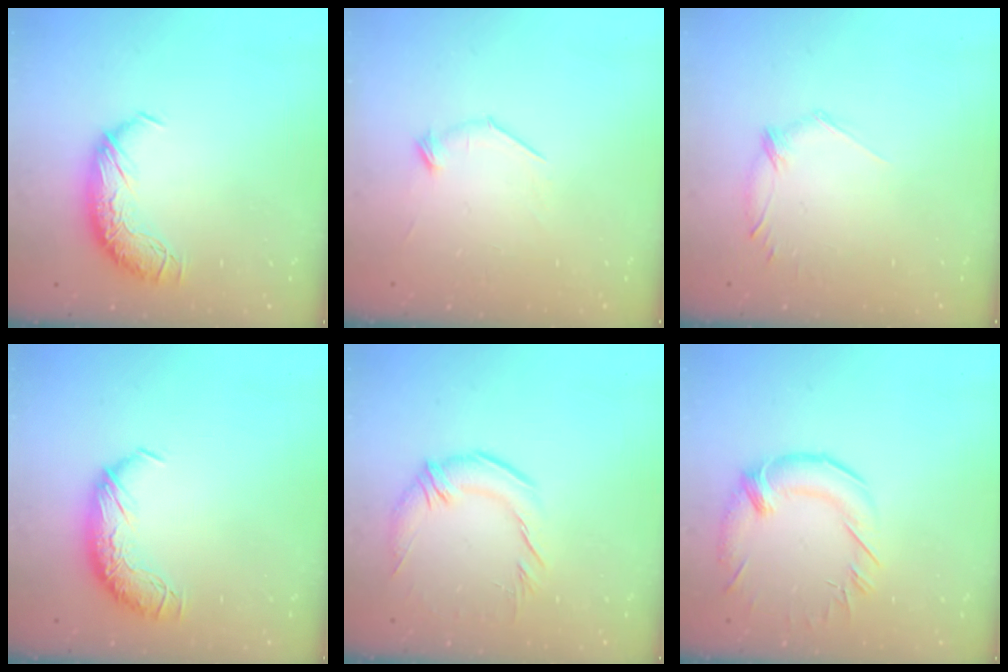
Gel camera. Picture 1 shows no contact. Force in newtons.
{"total": 5.9, "press": 5.8, "slide": 1.3}
{"total": 5.6, "press": 5.5, "slide": 1.0}
{"total": 0.0}
{"total": 2.7, "press": 1.0, "slide": 2.5}
{"total": 2.4, "press": 1.4, "slide": 1.9}